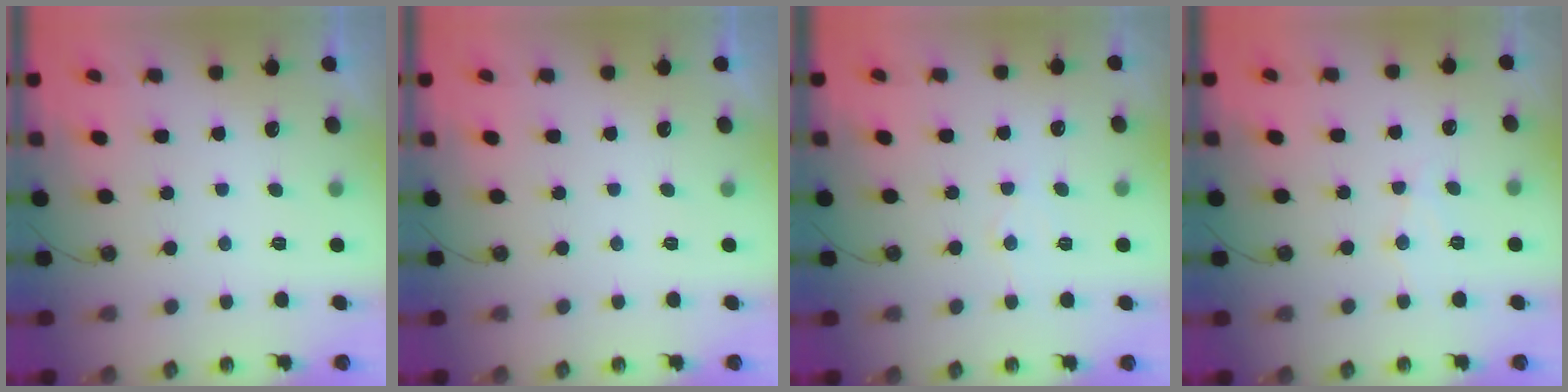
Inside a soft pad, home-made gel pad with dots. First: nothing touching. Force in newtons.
{"total": 0.0}
{"total": 6.5, "press": 6.5, "slide": 0.8}
{"total": 7.6, "press": 7.5, "slide": 0.8}